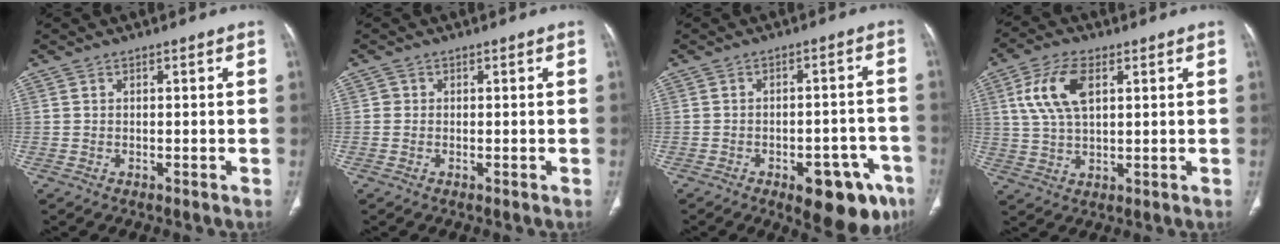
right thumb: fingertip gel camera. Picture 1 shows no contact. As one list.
[{"total": 0.7, "force": [0.0, 0.7, 0.1], "torque": [0.002, 0.003, 0.000]}, {"total": 13.7, "force": [-7.2, 6.2, 9.9], "torque": [-0.081, 0.035, -0.085]}, {"total": 10.0, "force": [3.3, 5.1, 7.9], "torque": [-0.161, 0.002, 0.066]}]